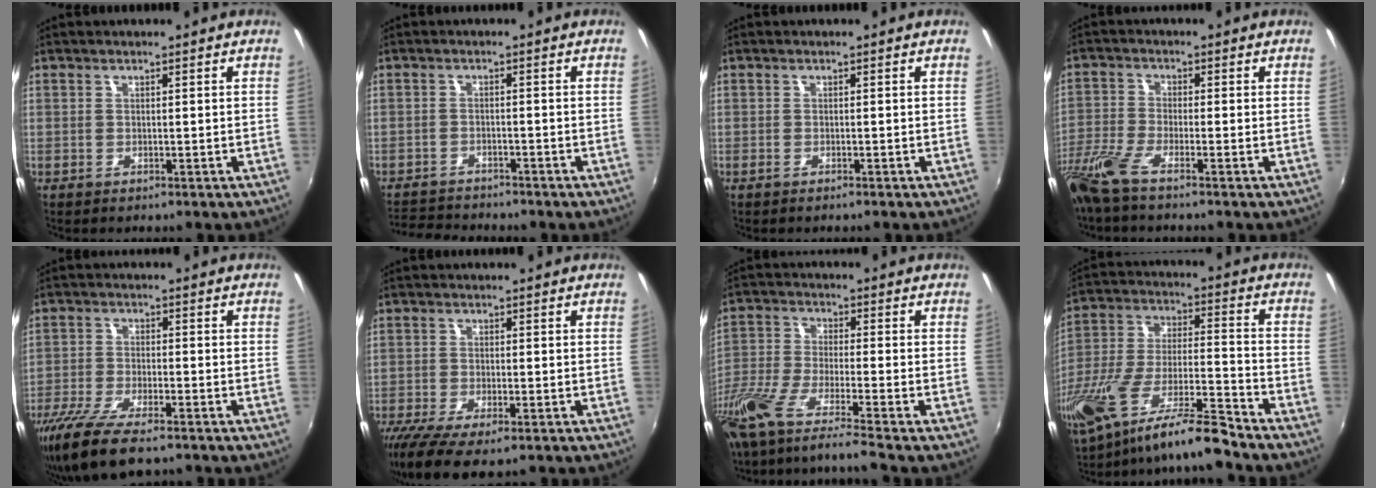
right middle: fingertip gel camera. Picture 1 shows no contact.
{"total": 6.7, "force": [-6.4, 1.4, 1.4], "torque": [-0.051, -0.005, -0.107]}
{"total": 0.7, "force": [-0.6, 0.0, 0.4], "torque": [-0.008, -0.002, -0.013]}
{"total": 7.1, "force": [-5.4, 0.1, 4.6], "torque": [-0.111, -0.024, -0.111]}
{"total": 10.9, "force": [-8.0, 2.8, 6.9], "torque": [-0.161, -0.036, -0.152]}
{"total": 9.8, "force": [-6.7, 2.8, 6.6], "torque": [-0.154, -0.044, -0.118]}
{"total": 14.0, "force": [-11.4, -1.1, 8.0], "torque": [-0.151, -0.052, -0.208]}
{"total": 16.2, "force": [-12.6, 1.3, 10.2], "torque": [-0.202, -0.023, -0.231]}